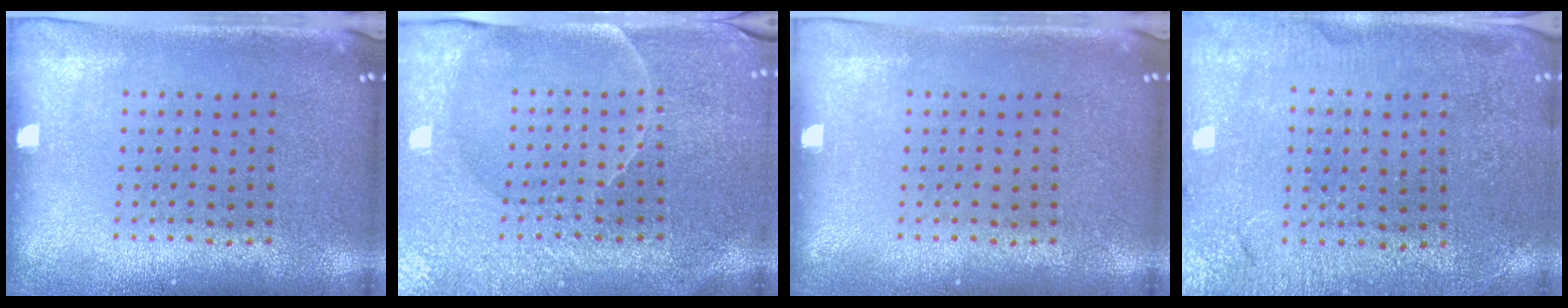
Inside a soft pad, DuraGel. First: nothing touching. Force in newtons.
{"total": 3.8, "press": 3.6, "slide": 1.2}
{"total": 0.0}
{"total": 0.5, "press": 0.5, "slide": 0.2}